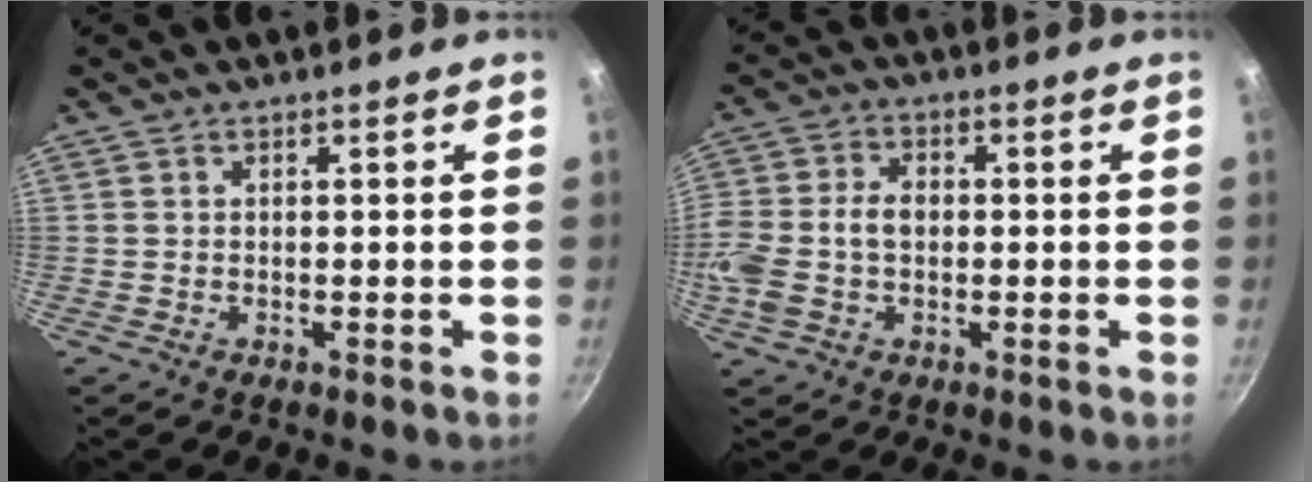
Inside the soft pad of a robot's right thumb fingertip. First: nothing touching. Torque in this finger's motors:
{"motor_torque": [1.31, 1.65, 1.19, -0.42, 0.12]}